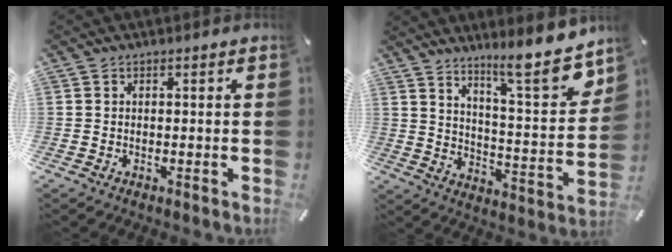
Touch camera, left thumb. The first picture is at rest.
{"total": 13.9, "force": [11.7, 2.5, 7.1], "torque": [-0.097, -0.103, 0.194]}